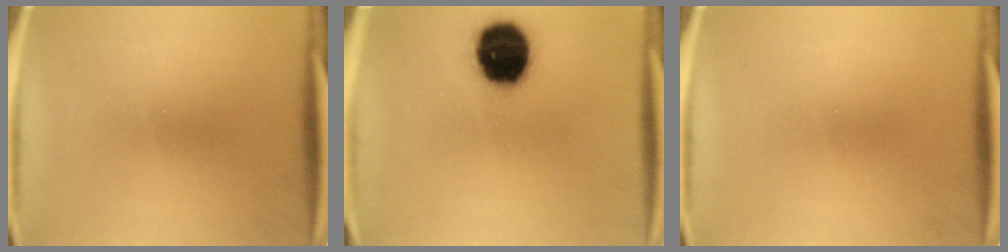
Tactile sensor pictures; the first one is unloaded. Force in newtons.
{"total": 18.1}
{"total": 0.0}